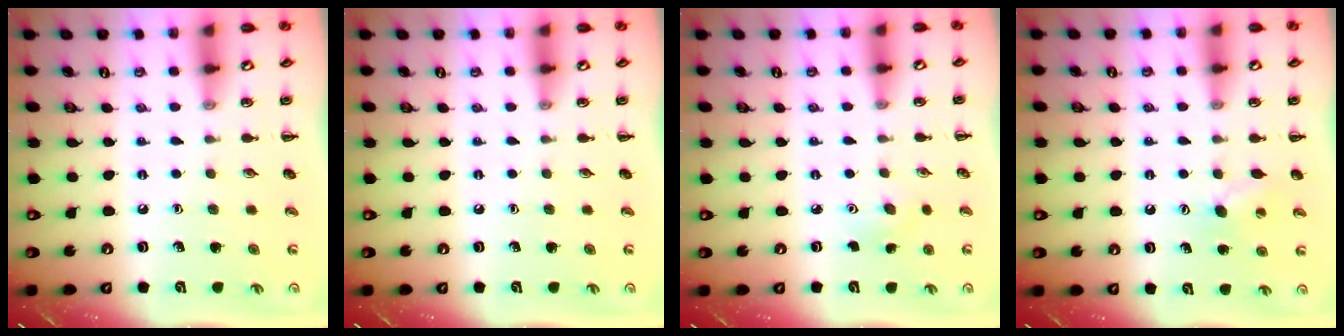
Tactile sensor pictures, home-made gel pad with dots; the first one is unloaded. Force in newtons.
{"total": 0.0}
{"total": 3.2, "press": 3.1, "slide": 0.7}
{"total": 6.1, "press": 5.9, "slide": 1.2}